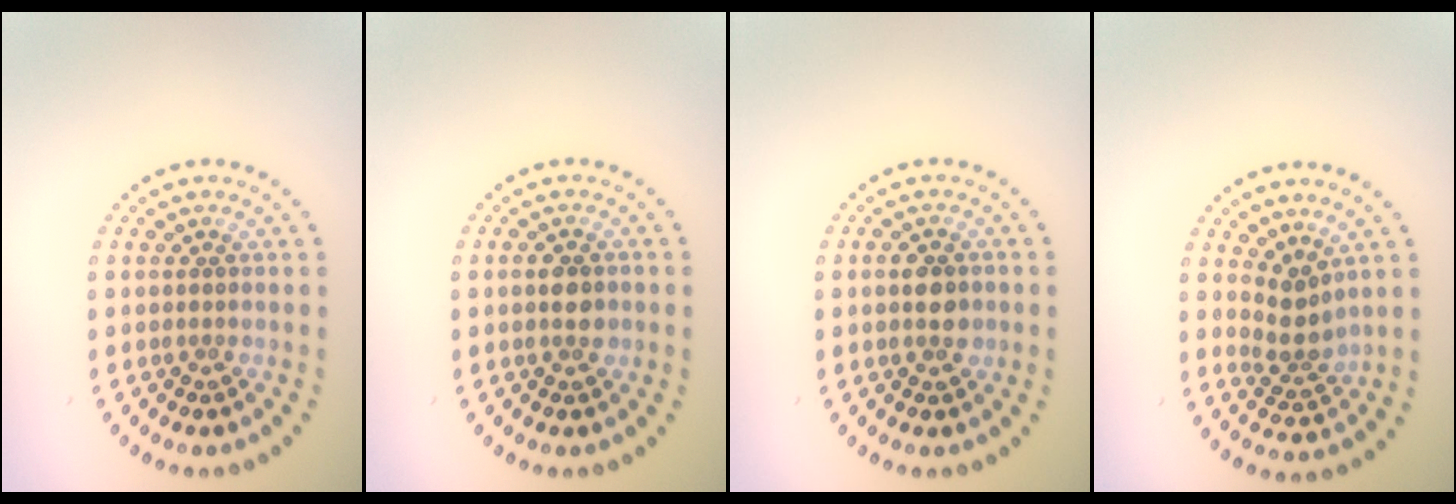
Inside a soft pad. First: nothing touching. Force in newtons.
{"total": 2.4, "press": 2.4, "slide": 0.1}
{"total": 2.6, "press": 2.6, "slide": 0.1}
{"total": 2.6, "press": 1.9, "slide": 1.9}